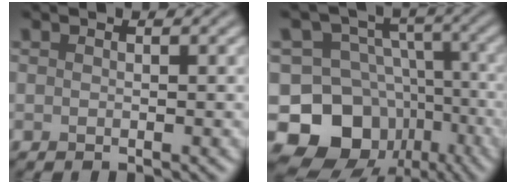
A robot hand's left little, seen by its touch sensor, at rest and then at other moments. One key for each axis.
{"total": 12.6, "fx": -6.2, "fy": 10.1, "fz": 4.3, "tx": -0.084, "ty": 0.010, "tz": -0.115}